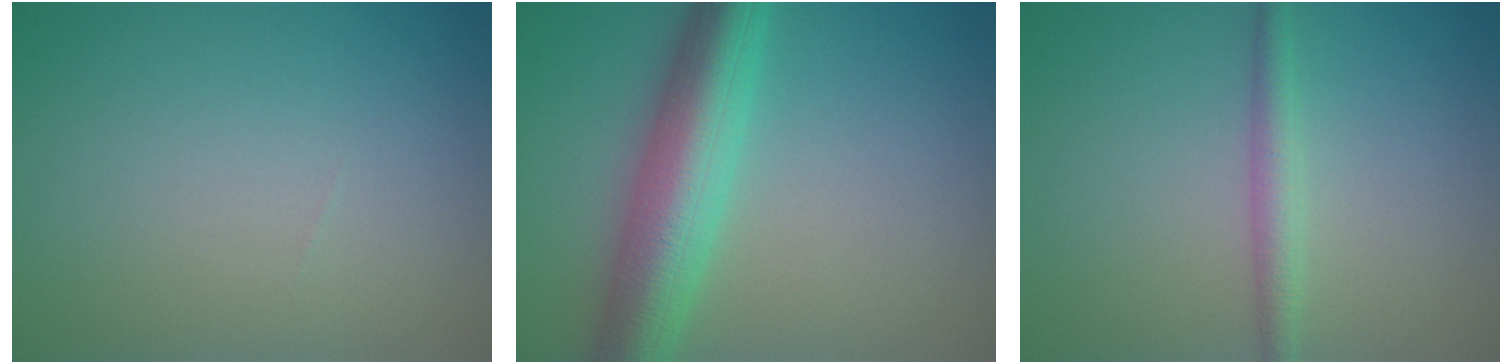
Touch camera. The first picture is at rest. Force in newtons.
{"total": 7.5, "press": 7.5, "slide": 0.2}
{"total": 2.1, "press": 2.1, "slide": 0.0}